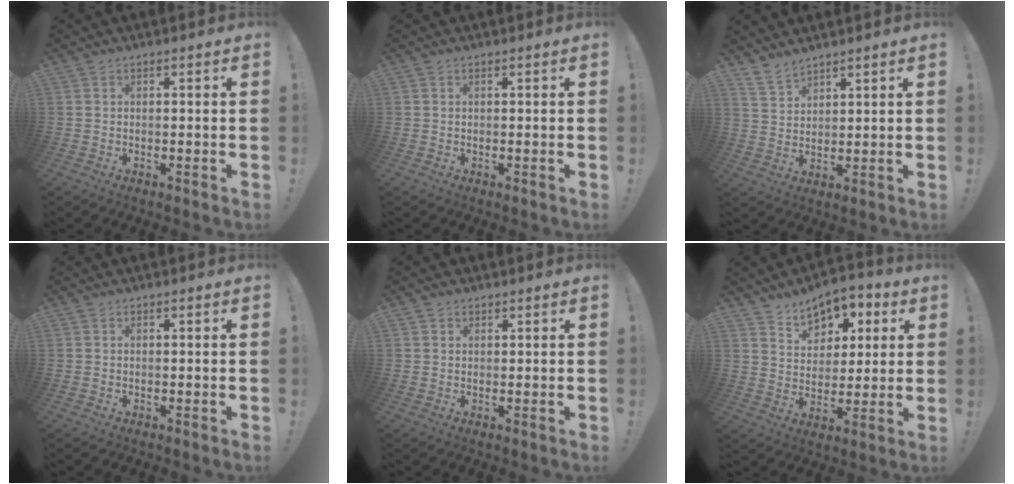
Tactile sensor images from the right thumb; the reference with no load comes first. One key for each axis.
{"total": 0.0}
{"total": 5.9, "fx": 5.2, "fy": 2.4, "fz": 1.4, "tx": -0.035, "ty": -0.031, "tz": 0.104}
{"total": 0.0}
{"total": 1.0, "fx": 0.9, "fy": 0.6, "fz": 0.1, "tx": 0.001, "ty": -0.002, "tz": 0.016}
{"total": 9.0, "fx": 5.9, "fy": 6.2, "fz": 2.8, "tx": -0.043, "ty": -0.041, "tz": 0.114}